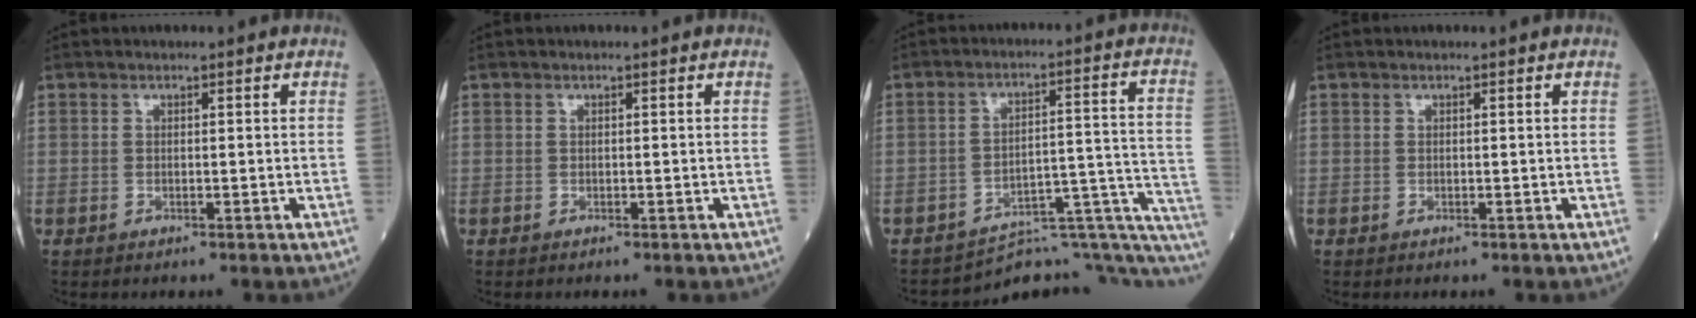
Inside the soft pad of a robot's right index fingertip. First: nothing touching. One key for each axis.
{"total": 0.0}
{"total": 14.8, "fx": -14.2, "fy": 1.5, "fz": 3.8, "tx": 0.001, "ty": 0.071, "tz": -0.184}
{"total": 0.0}